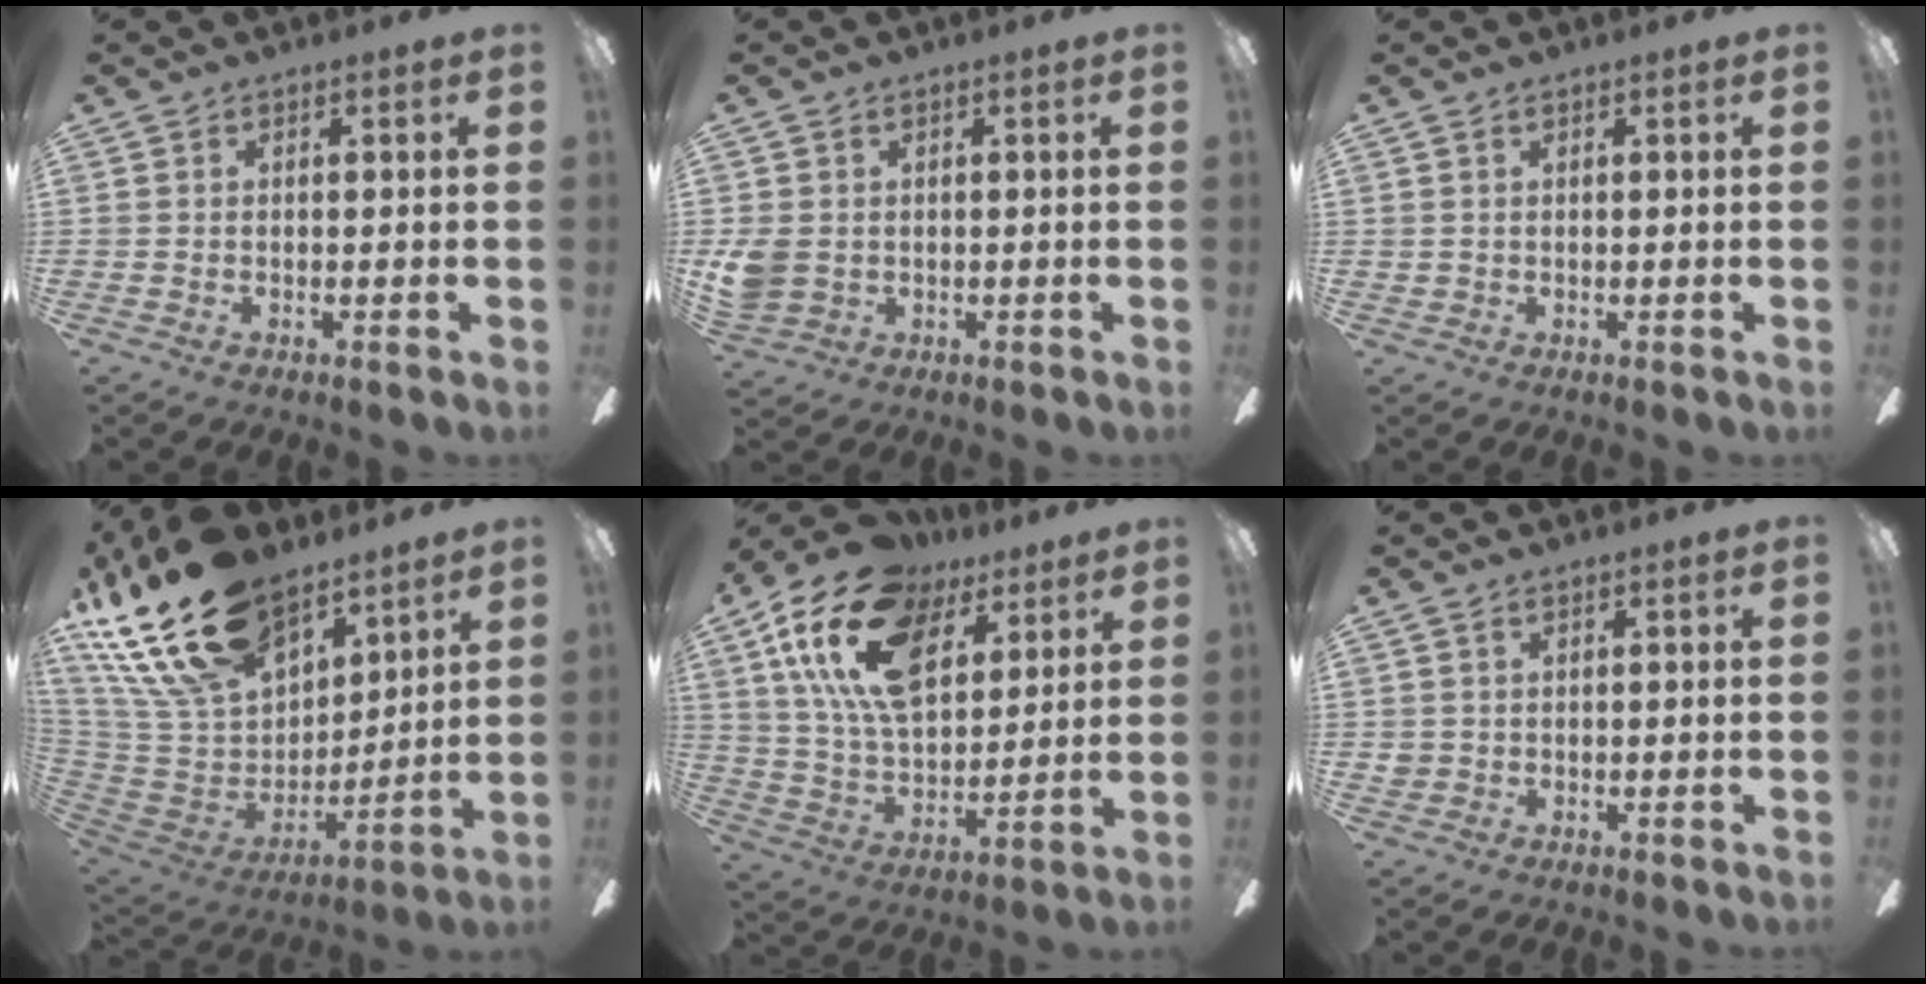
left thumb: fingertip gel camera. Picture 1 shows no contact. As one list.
[{"total": 5.0, "force": [0.5, 4.3, 2.6], "torque": [-0.061, 0.002, 0.009]}, {"total": 0.7, "force": [0.4, 0.5, 0.1], "torque": [-0.003, 0.003, 0.007]}, {"total": 26.0, "force": [17.7, 13.3, 13.5], "torque": [-0.292, -0.099, 0.326]}, {"total": 21.5, "force": [10.9, 12.2, 13.9], "torque": [-0.274, -0.039, 0.194]}, {"total": 1.7, "force": [0.5, 1.5, 0.4], "torque": [-0.009, 0.002, 0.010]}]